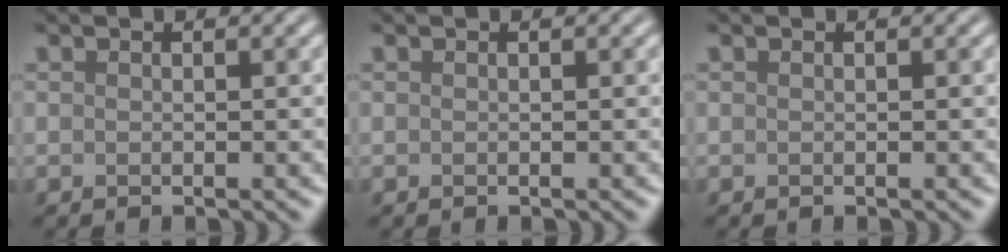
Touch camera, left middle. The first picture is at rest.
{"total": 0.0}
{"total": 0.0}